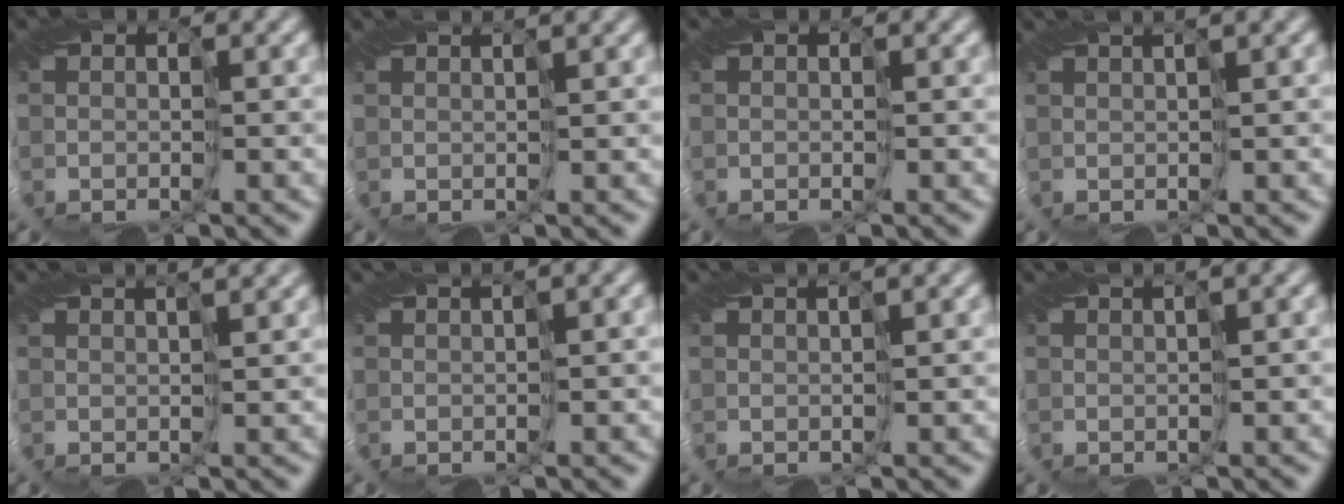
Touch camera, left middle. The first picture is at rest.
{"total": 2.4, "force": [2.0, 0.3, 1.3], "torque": [-0.018, 0.007, 0.016]}
{"total": 0.0}
{"total": 2.7, "force": [1.7, 0.1, 2.1], "torque": [-0.038, 0.006, 0.029]}
{"total": 4.8, "force": [3.8, 1.3, 2.8], "torque": [-0.030, 0.024, 0.031]}
{"total": 2.1, "force": [1.4, 0.0, 1.6], "torque": [-0.033, 0.004, 0.024]}
{"total": 2.6, "force": [2.0, 0.3, 1.6], "torque": [-0.024, 0.011, 0.018]}
{"total": 2.3, "force": [1.6, 0.0, 1.6], "torque": [-0.032, 0.004, 0.026]}